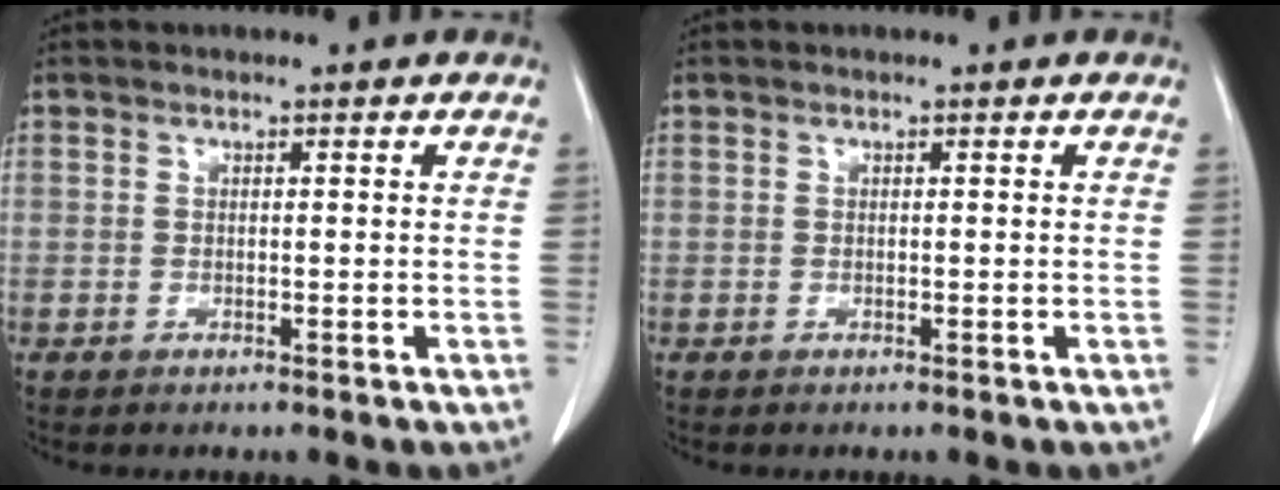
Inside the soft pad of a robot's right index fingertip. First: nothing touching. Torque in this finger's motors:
{"motor_torque": [0.00, 0.00, 0.00, 0.00]}